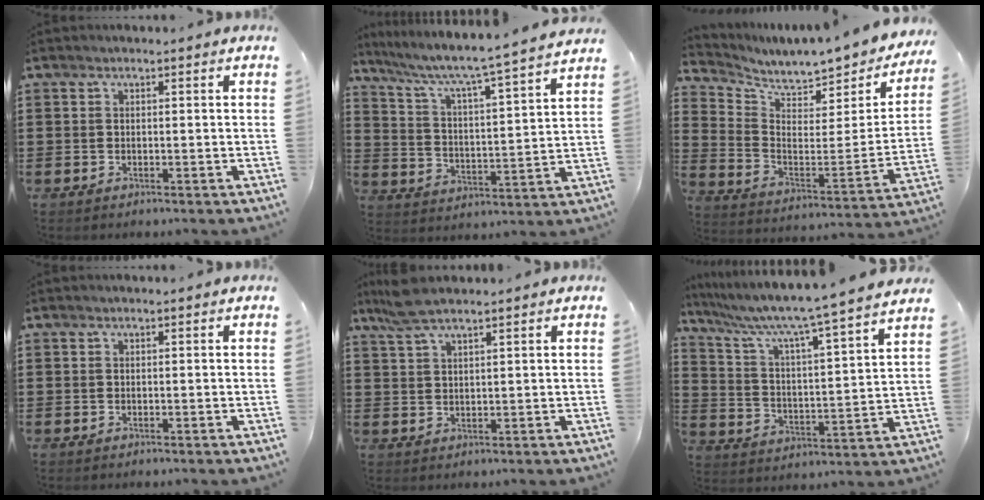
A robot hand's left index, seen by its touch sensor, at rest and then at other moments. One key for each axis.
{"total": 4.9, "fx": 4.2, "fy": -0.3, "fz": 2.6, "tx": -0.072, "ty": -0.041, "tz": 0.057}
{"total": 4.8, "fx": 4.6, "fy": 0.6, "fz": 1.3, "tx": -0.046, "ty": -0.059, "tz": 0.072}
{"total": 0.0}
{"total": 4.4, "fx": 3.4, "fy": 0.8, "fz": 2.7, "tx": -0.061, "ty": 0.003, "tz": 0.063}
{"total": 7.0, "fx": 6.1, "fy": -1.0, "fz": 3.4, "tx": -0.094, "ty": -0.058, "tz": 0.090}